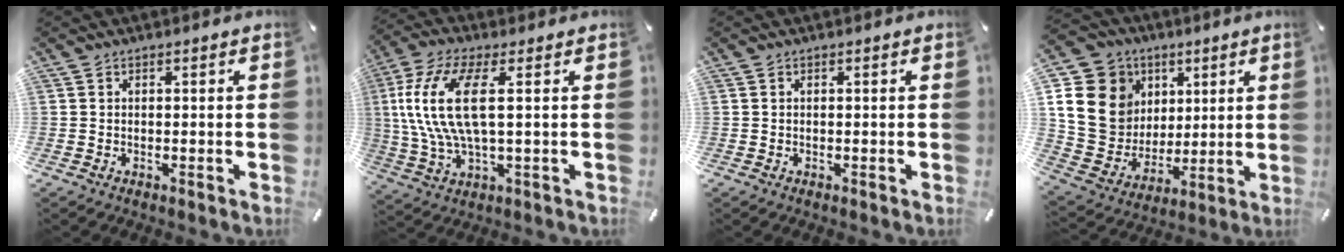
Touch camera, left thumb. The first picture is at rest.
{"total": 14.4, "force": [2.7, 5.2, 13.1], "torque": [-0.284, -0.011, 0.043]}
{"total": 0.0}
{"total": 18.5, "force": [4.5, 16.6, 6.8], "torque": [-0.131, -0.020, 0.099]}